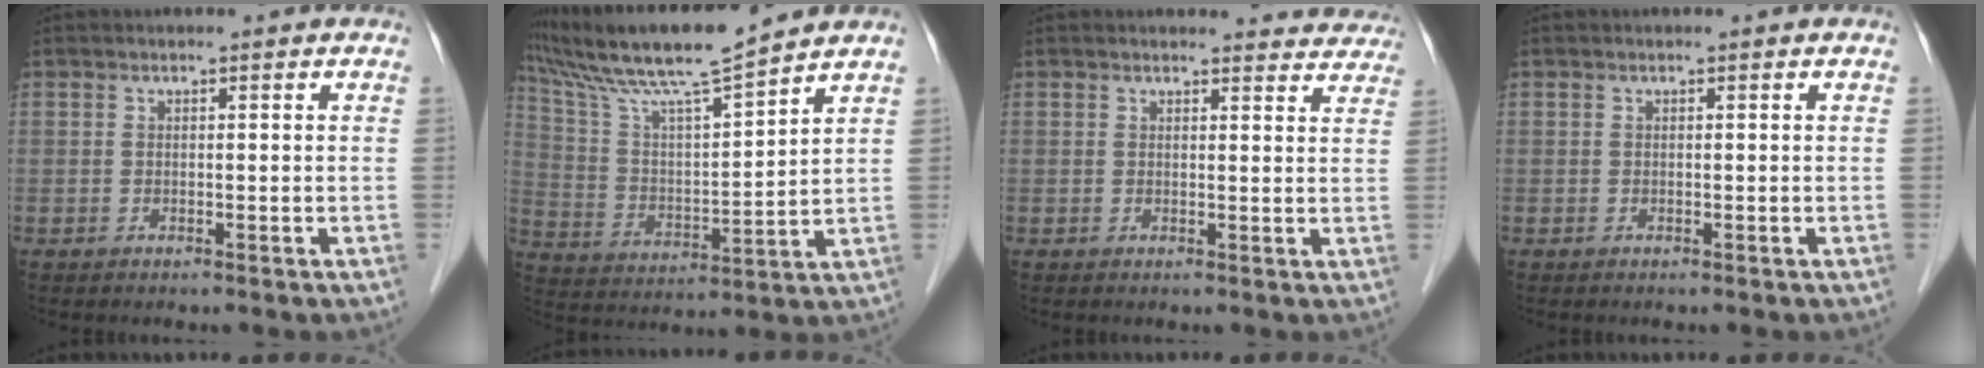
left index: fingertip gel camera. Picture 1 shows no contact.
{"total": 14.4, "force": [12.4, -0.7, 7.2], "torque": [-0.144, 0.014, 0.227]}
{"total": 9.1, "force": [8.8, 2.5, 0.5], "torque": [0.033, -0.006, 0.064]}
{"total": 0.0}